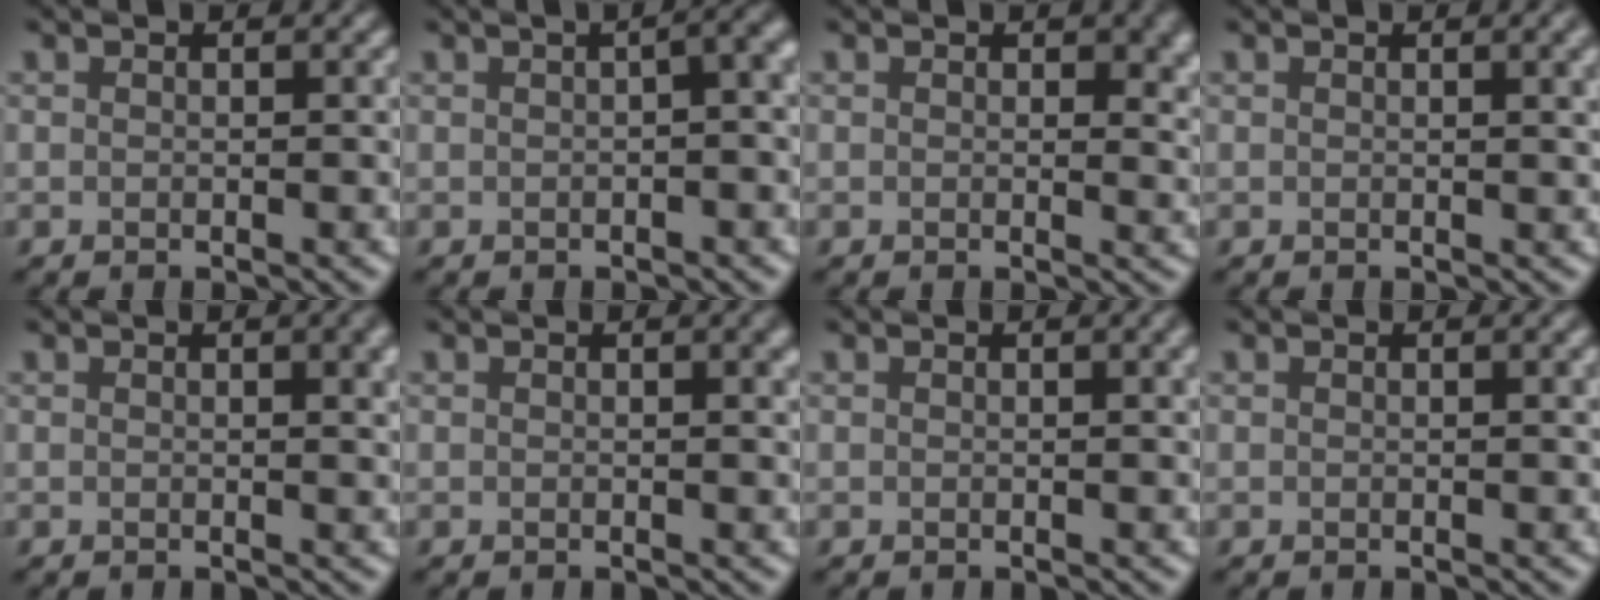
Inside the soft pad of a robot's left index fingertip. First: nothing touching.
{"total": 6.6, "force": [1.3, 2.9, 5.7], "torque": [-0.035, 0.027, -0.003]}
{"total": 2.9, "force": [0.7, 1.6, 2.4], "torque": [-0.021, -0.005, 0.007]}
{"total": 2.5, "force": [0.9, 0.8, 2.1], "torque": [-0.015, 0.006, 0.011]}
{"total": 3.5, "force": [1.3, 1.2, 3.0], "torque": [-0.026, 0.006, 0.016]}
{"total": 1.9, "force": [0.7, 0.6, 1.7], "torque": [-0.013, 0.004, 0.009]}
{"total": 1.9, "force": [0.7, 0.6, 1.7], "torque": [-0.014, 0.005, 0.008]}
{"total": 1.1, "force": [0.5, 0.3, 1.0], "torque": [-0.010, 0.003, 0.005]}